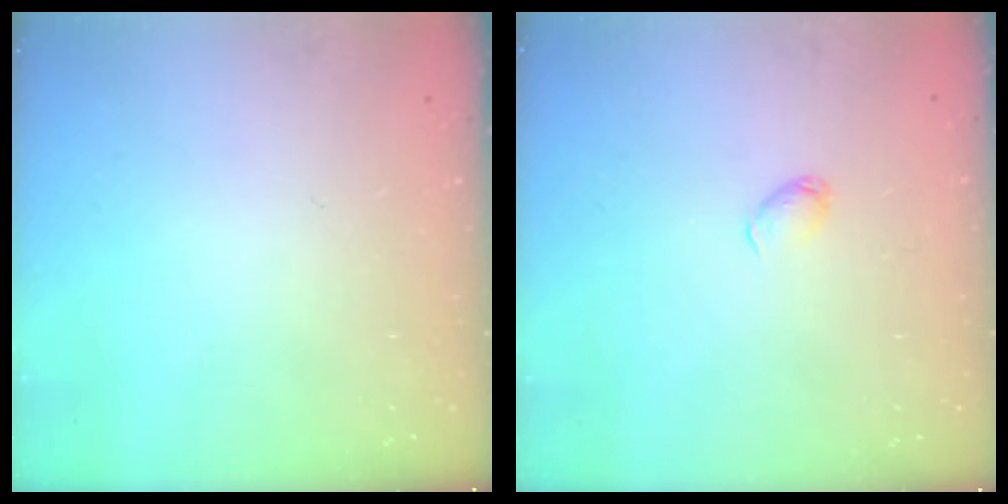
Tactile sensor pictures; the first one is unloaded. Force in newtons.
{"total": 3.1, "press": 3.1, "slide": 0.5}